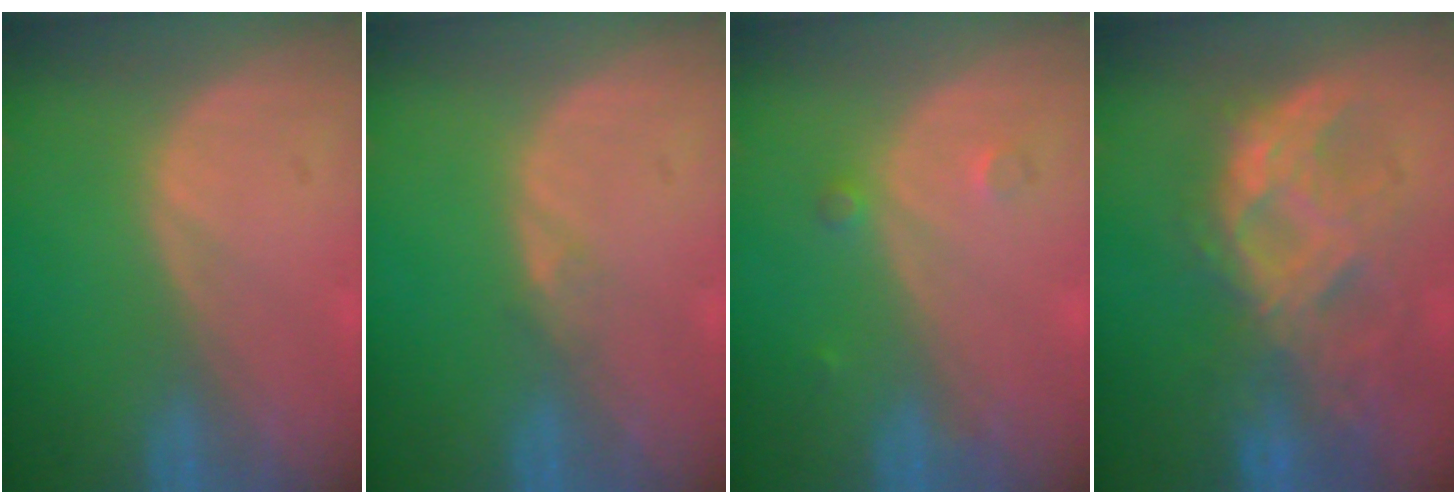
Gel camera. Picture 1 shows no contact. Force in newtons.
{"total": 0.8, "press": 0.8, "slide": 0.0}
{"total": 1.5, "press": 1.5, "slide": 0.1}
{"total": 9.0, "press": 8.7, "slide": 2.5}